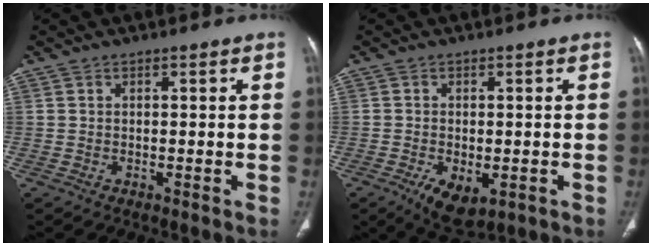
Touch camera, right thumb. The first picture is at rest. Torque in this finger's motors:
{"motor_torque": [-0.34, 0.44, 0.62, 0.19, 0.13]}